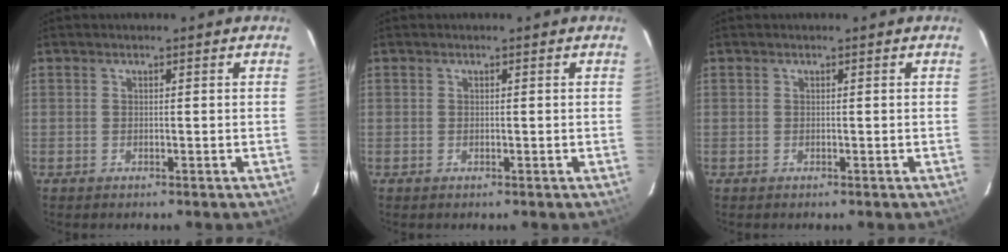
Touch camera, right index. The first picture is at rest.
{"total": 0.0}
{"total": 0.0}